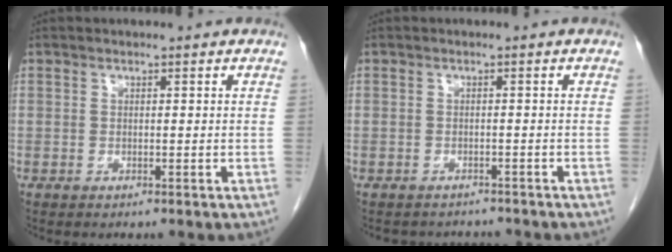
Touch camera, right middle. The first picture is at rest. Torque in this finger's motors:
{"motor_torque": [-0.04, 0.05, -0.16, 0.00]}